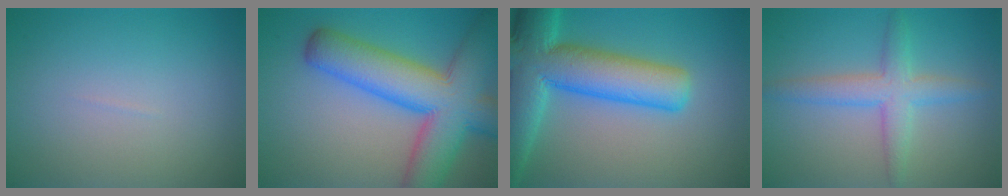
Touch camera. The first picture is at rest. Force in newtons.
{"total": 11.7, "press": 11.7, "slide": 0.4}
{"total": 11.2, "press": 11.2, "slide": 0.7}
{"total": 3.8, "press": 3.8, "slide": 0.1}